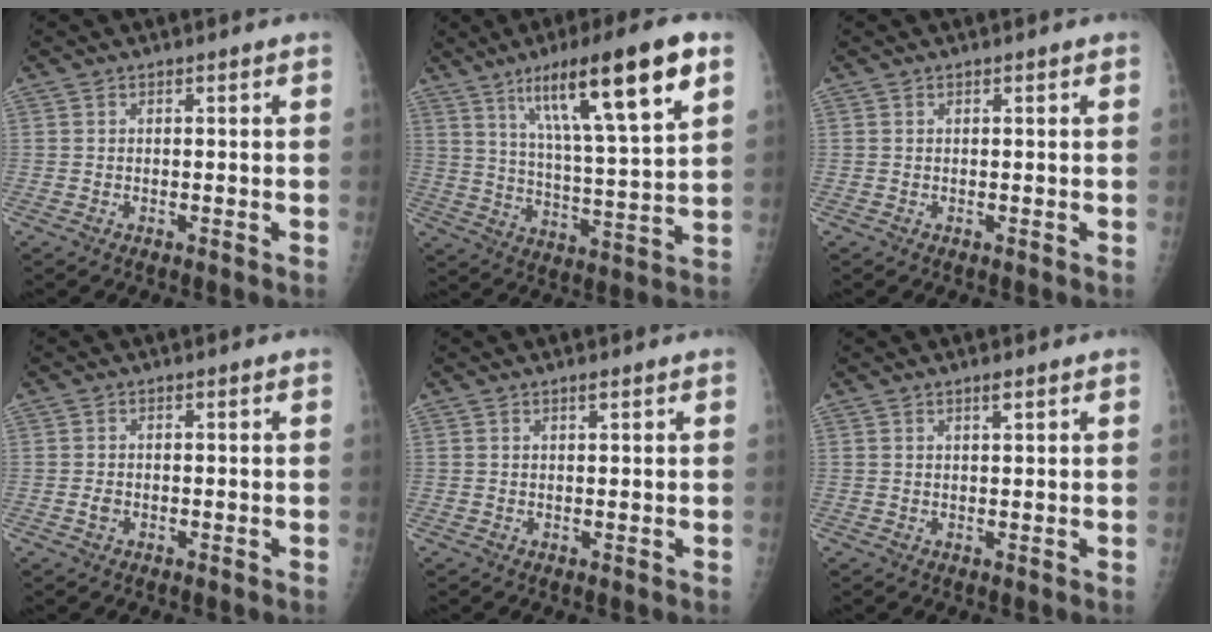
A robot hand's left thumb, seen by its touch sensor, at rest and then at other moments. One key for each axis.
{"total": 19.9, "fx": 10.2, "fy": 3.0, "fz": 16.9, "tx": -0.259, "ty": -0.029, "tz": 0.169}
{"total": 0.0}
{"total": 1.1, "fx": -0.5, "fy": 0.8, "fz": 0.5, "tx": -0.010, "ty": 0.002, "tz": -0.009}
{"total": 1.0, "fx": 0.6, "fy": 0.2, "fz": 0.7, "tx": -0.010, "ty": -0.002, "tz": 0.011}
{"total": 1.3, "fx": 0.9, "fy": 0.3, "fz": 1.0, "tx": -0.014, "ty": -0.004, "tz": 0.015}